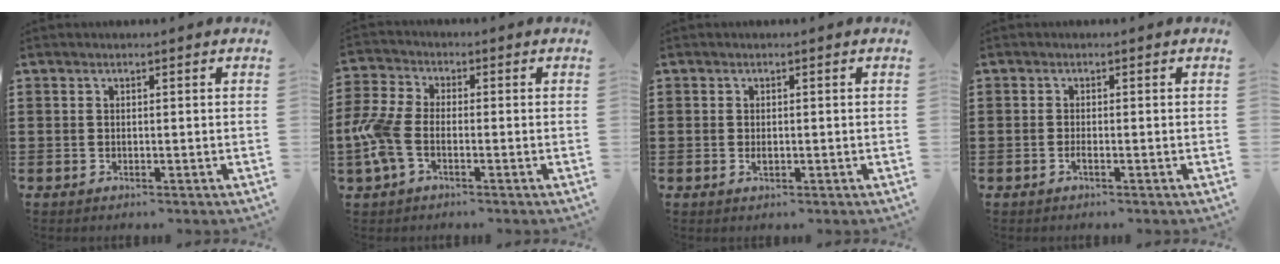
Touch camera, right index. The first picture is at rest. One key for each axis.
{"total": 6.6, "fx": -2.0, "fy": 3.5, "fz": 5.2, "tx": -0.147, "ty": -0.010, "tz": -0.049}
{"total": 0.9, "fx": -0.2, "fy": 0.4, "fz": 0.7, "tx": -0.014, "ty": 0.000, "tz": -0.003}
{"total": 0.8, "fx": -0.5, "fy": 0.0, "fz": 0.6, "tx": -0.012, "ty": -0.006, "tz": -0.009}